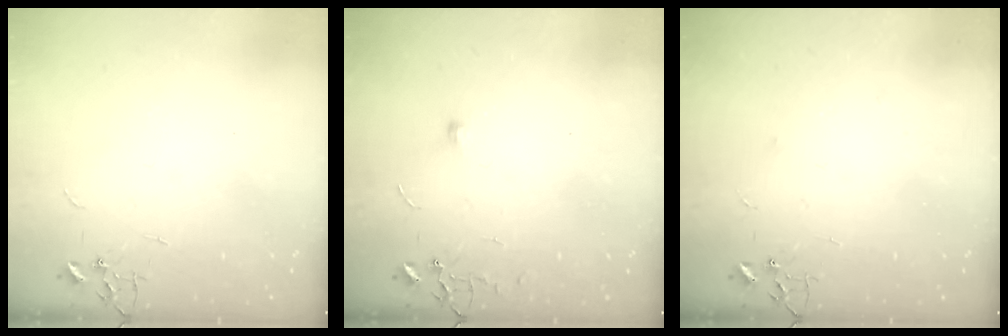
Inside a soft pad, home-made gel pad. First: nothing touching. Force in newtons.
{"total": 6.1, "press": 6.1, "slide": 0.9}
{"total": 2.5, "press": 2.1, "slide": 1.4}